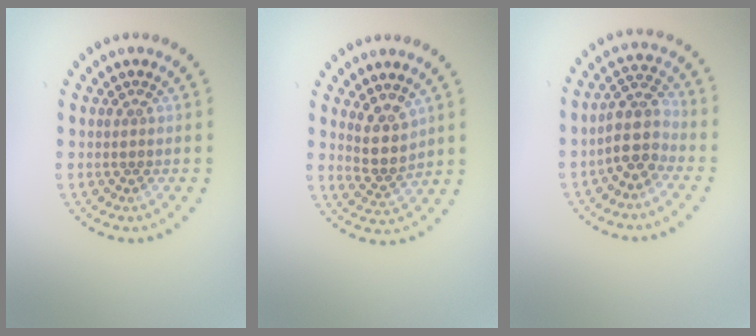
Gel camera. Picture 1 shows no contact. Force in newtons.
{"total": 3.0, "press": 2.4, "slide": 1.7}
{"total": 3.7, "press": 3.1, "slide": 2.0}